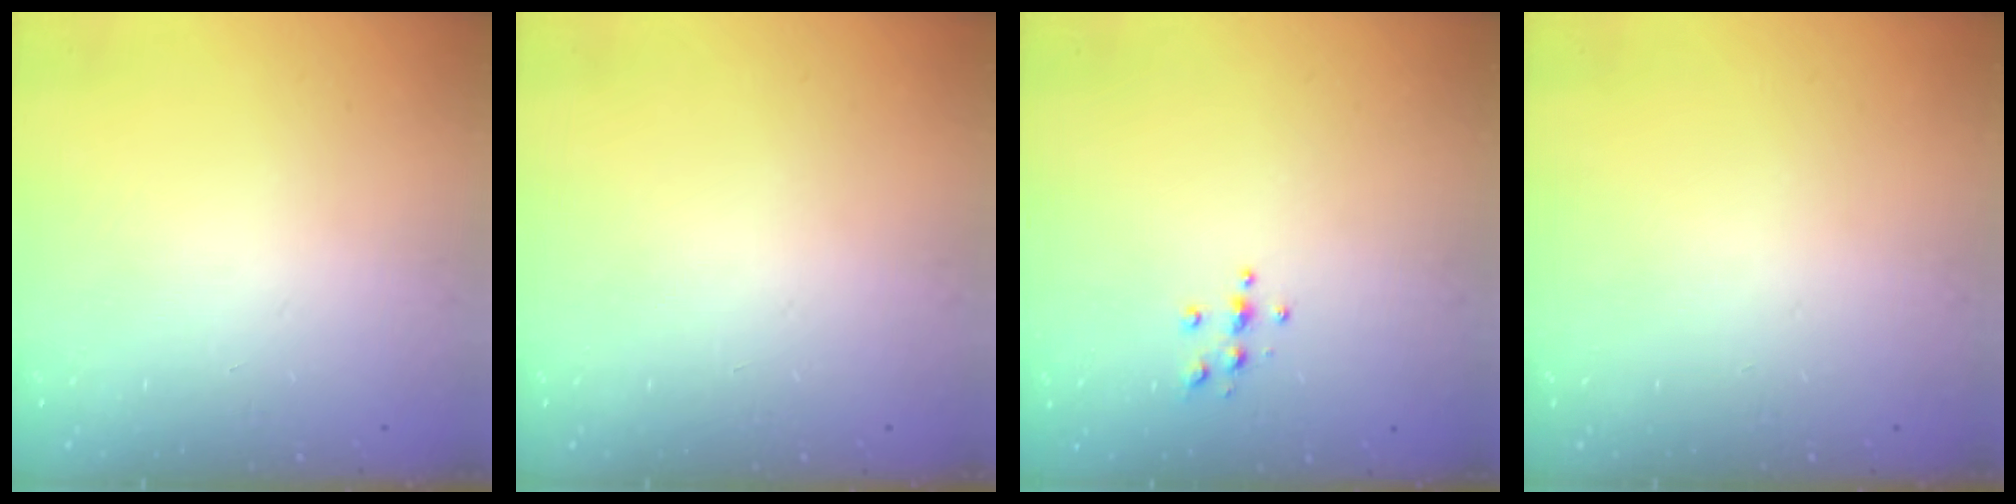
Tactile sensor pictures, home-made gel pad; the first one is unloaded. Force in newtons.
{"total": 0.0}
{"total": 3.8, "press": 3.8, "slide": 0.4}
{"total": 0.0}